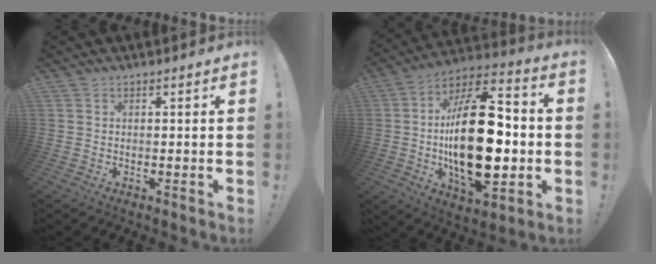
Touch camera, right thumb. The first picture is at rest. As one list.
[{"total": 29.9, "force": [-2.1, 15.0, 25.8], "torque": [-0.462, 0.007, -0.028]}]